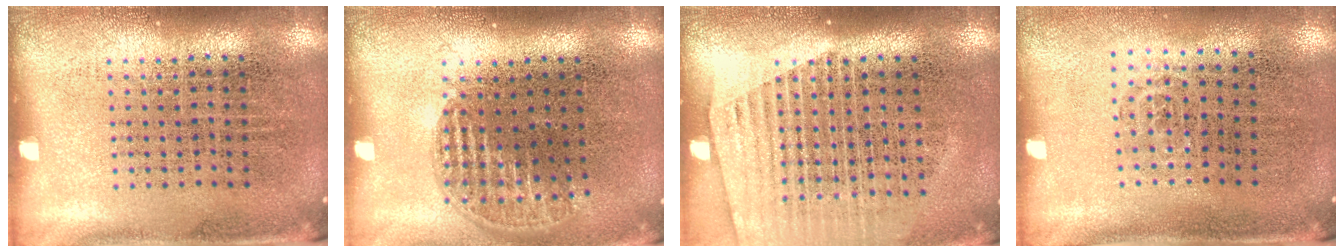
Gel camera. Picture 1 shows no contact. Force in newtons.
{"total": 1.2, "press": 1.0, "slide": 0.5}
{"total": 1.5, "press": 1.4, "slide": 0.5}
{"total": 0.6, "press": 0.4, "slide": 0.4}